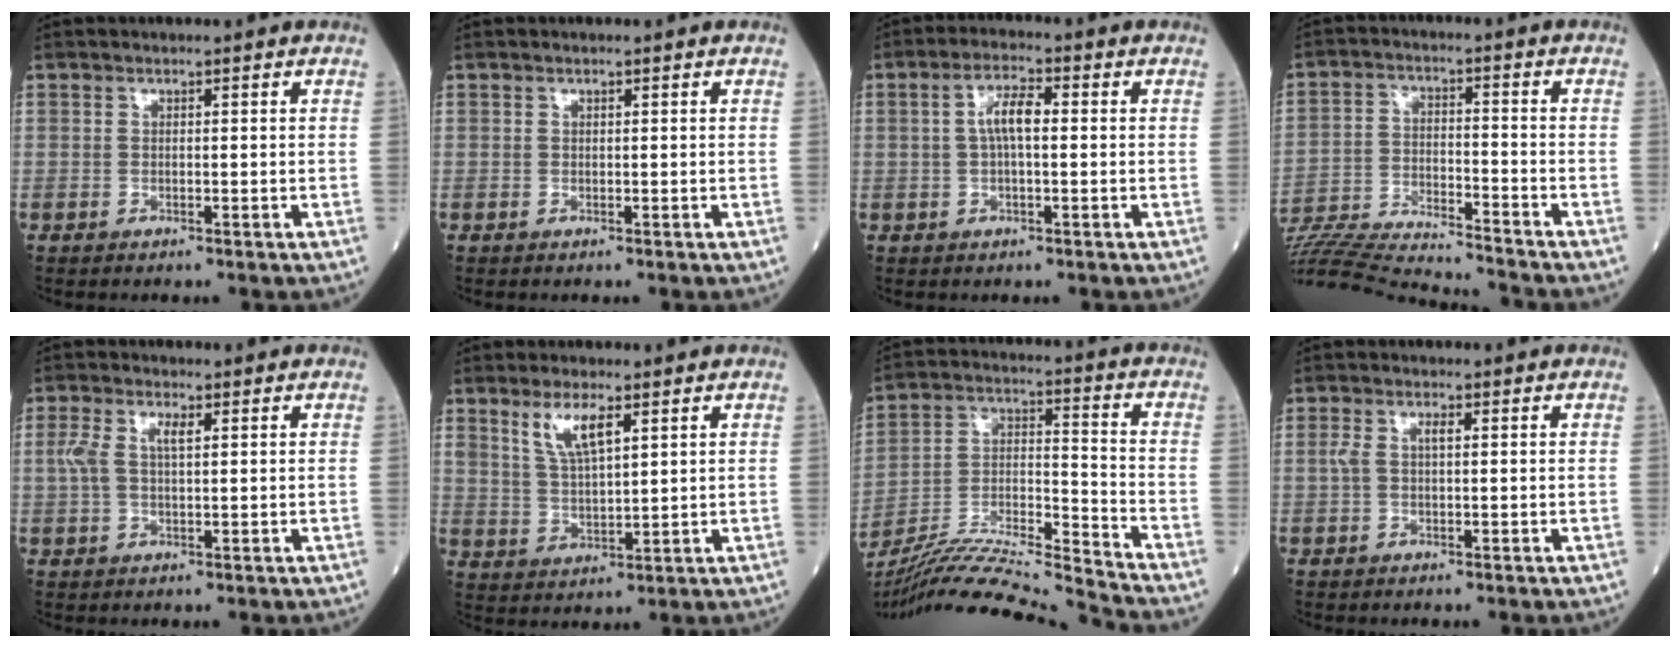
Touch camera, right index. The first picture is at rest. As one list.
[{"total": 0.0}, {"total": 4.6, "force": [0.4, 1.3, 4.4], "torque": [-0.086, 0.014, 0.005]}, {"total": 19.1, "force": [-18.3, 0.1, 5.5], "torque": [-0.118, -0.013, -0.294]}, {"total": 4.3, "force": [1.1, 1.6, 3.8], "torque": [-0.096, 0.017, 0.023]}, {"total": 6.2, "force": [3.3, 1.6, 5.0], "torque": [-0.104, -0.002, 0.068]}, {"total": 18.7, "force": [-17.7, -1.9, 5.7], "torque": [-0.109, 0.003, -0.310]}, {"total": 2.4, "force": [0.4, 0.9, 2.2], "torque": [-0.054, 0.013, 0.010]}]